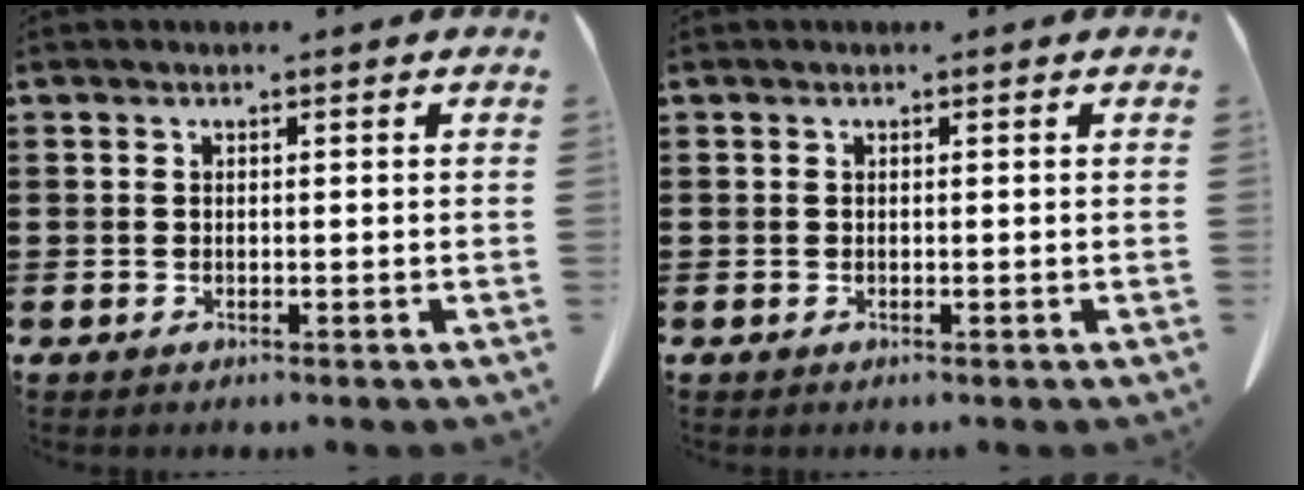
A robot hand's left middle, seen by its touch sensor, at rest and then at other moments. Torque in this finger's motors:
{"motor_torque": [-0.04, 0.02, 0.04, -0.01]}